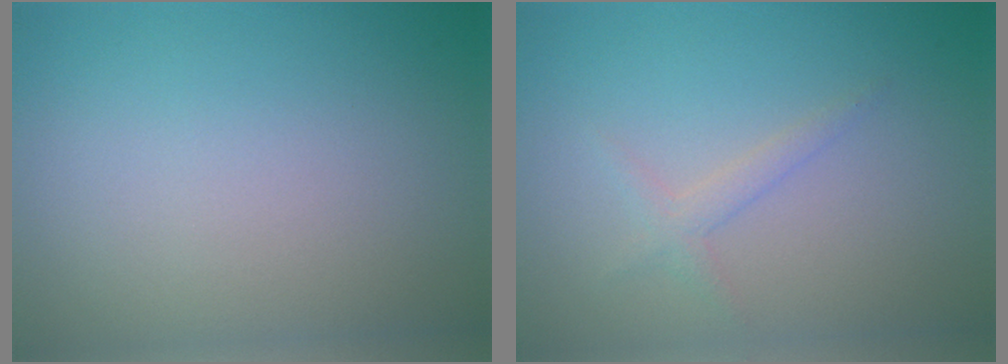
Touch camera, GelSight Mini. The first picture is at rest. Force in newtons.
{"total": 1.3, "press": 1.3, "slide": 0.1}